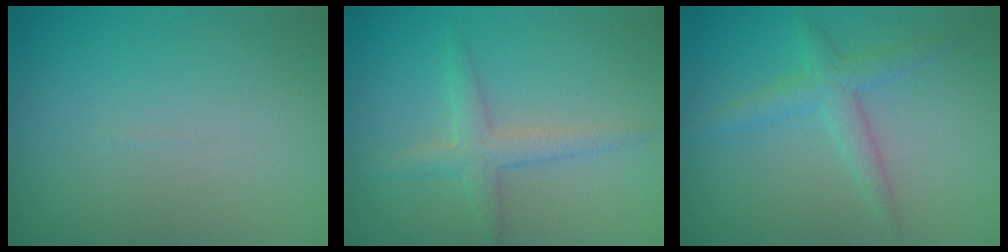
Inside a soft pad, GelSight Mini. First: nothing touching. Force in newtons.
{"total": 2.5, "press": 2.5, "slide": 0.0}
{"total": 2.4, "press": 2.4, "slide": 0.1}